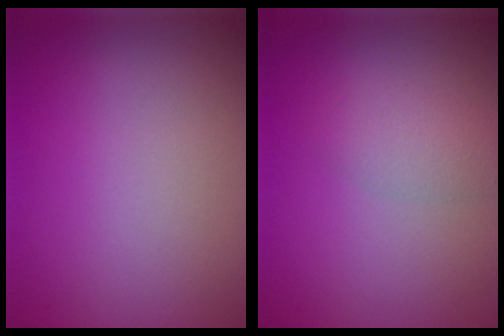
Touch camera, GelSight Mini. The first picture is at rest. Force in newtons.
{"total": 2.0, "press": 2.0, "slide": 0.1}